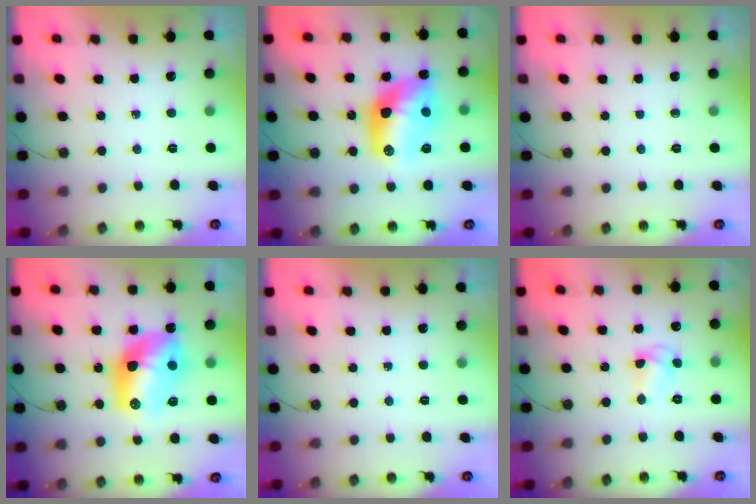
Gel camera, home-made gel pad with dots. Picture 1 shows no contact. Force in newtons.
{"total": 15.6, "press": 15.6, "slide": 1.1}
{"total": 0.0}
{"total": 14.8, "press": 14.8, "slide": 1.3}
{"total": 0.0}
{"total": 5.2, "press": 5.2, "slide": 0.5}